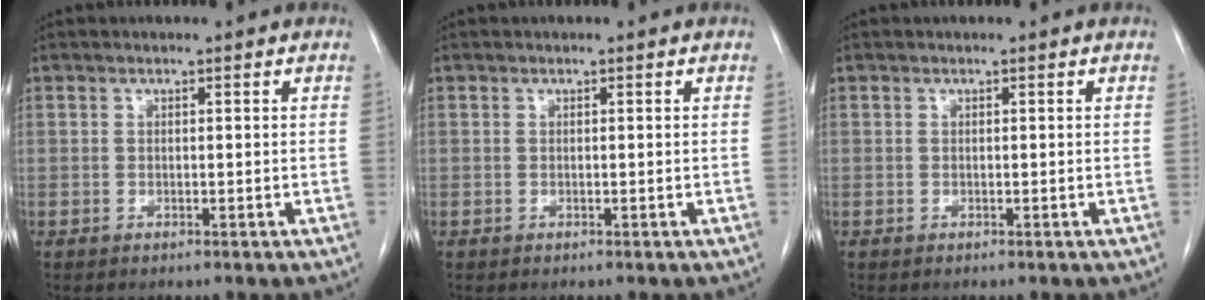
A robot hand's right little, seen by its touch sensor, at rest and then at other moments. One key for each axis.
{"total": 0.0}
{"total": 0.0}